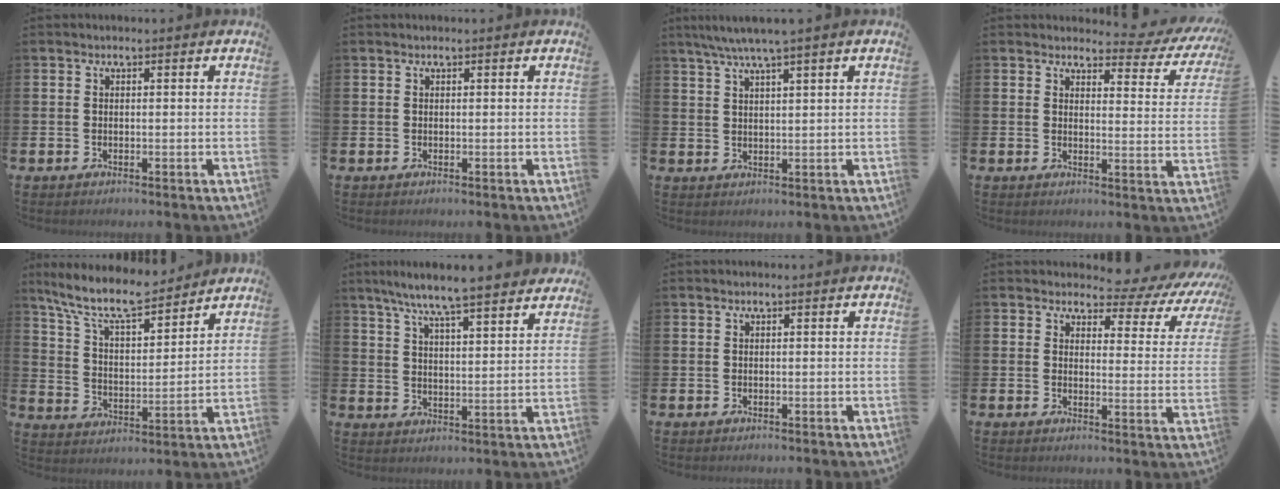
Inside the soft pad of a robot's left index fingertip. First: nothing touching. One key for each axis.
{"total": 0.0}
{"total": 4.2, "fx": 3.6, "fy": -0.5, "fz": 2.2, "tx": -0.053, "ty": -0.005, "tz": 0.064}
{"total": 3.2, "fx": 2.7, "fy": 1.4, "fz": 0.8, "tx": -0.006, "ty": -0.028, "tz": 0.037}
{"total": 9.6, "fx": 8.4, "fy": 2.3, "fz": 4.0, "tx": -0.102, "ty": -0.051, "tz": 0.147}
{"total": 8.3, "fx": 7.8, "fy": 0.2, "fz": 2.9, "tx": -0.074, "ty": -0.046, "tz": 0.136}
{"total": 0.0}
{"total": 3.9, "fx": 3.1, "fy": 2.1, "fz": 1.2, "tx": -0.019, "ty": -0.034, "tz": 0.040}